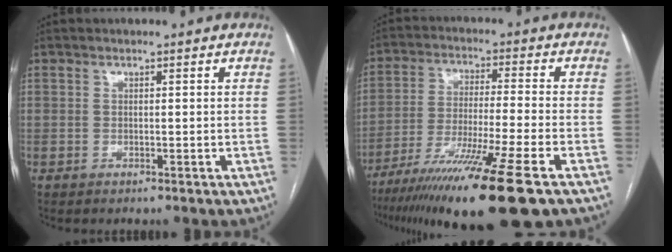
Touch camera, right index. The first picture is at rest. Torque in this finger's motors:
{"motor_torque": [1.49, -0.65, 1.05, 0.21]}